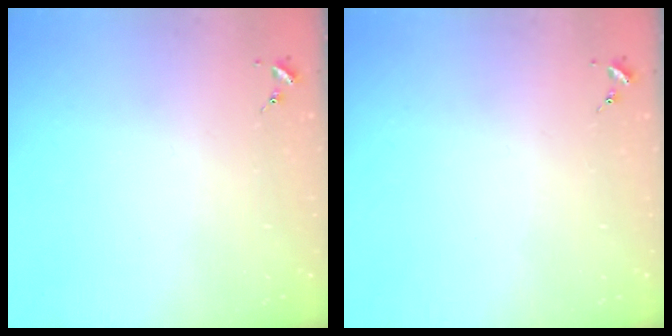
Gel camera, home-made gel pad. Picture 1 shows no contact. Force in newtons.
{"total": 0.0}